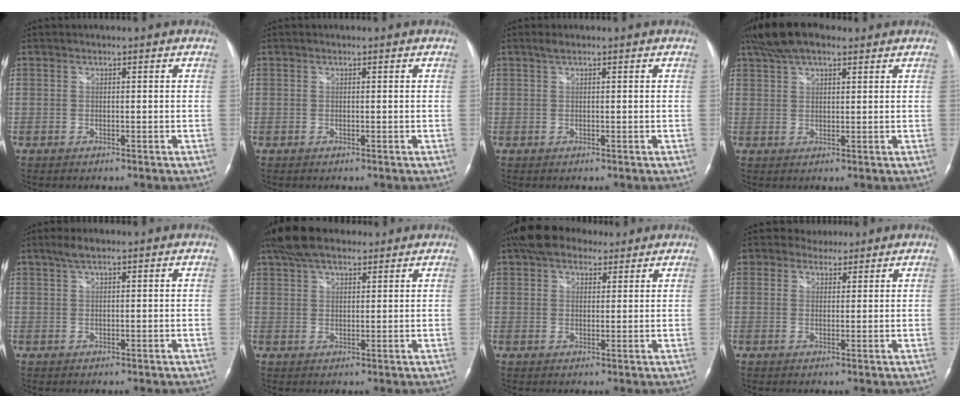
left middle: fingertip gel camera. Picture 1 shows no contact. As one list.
[{"total": 0.0}, {"total": 1.0, "force": [0.7, 0.2, 0.7], "torque": [-0.016, 0.008, 0.014]}, {"total": 8.8, "force": [6.4, 3.2, 5.2], "torque": [-0.100, 0.033, 0.113]}, {"total": 2.3, "force": [1.6, 0.4, 1.6], "torque": [-0.034, 0.010, 0.030]}, {"total": 9.0, "force": [7.0, 3.4, 4.6], "torque": [-0.084, 0.033, 0.125]}, {"total": 8.6, "force": [6.5, 4.1, 3.8], "torque": [-0.063, 0.033, 0.112]}, {"total": 3.2, "force": [2.6, 1.9, 0.1], "torque": [0.002, 0.014, 0.040]}]